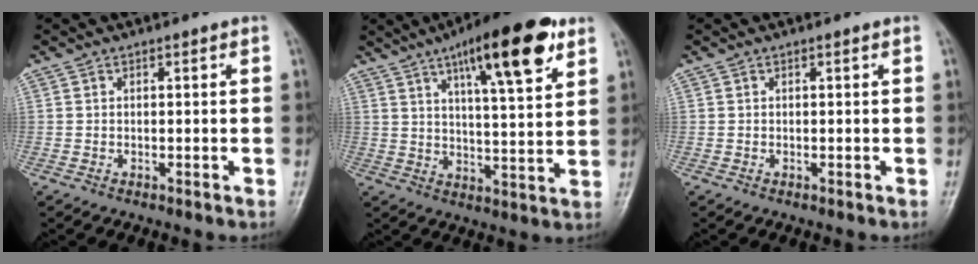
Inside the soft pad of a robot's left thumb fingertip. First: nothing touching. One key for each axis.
{"total": 17.1, "fx": 9.2, "fy": 4.4, "fz": 13.7, "tx": -0.188, "ty": -0.031, "tz": 0.140}
{"total": 0.0}